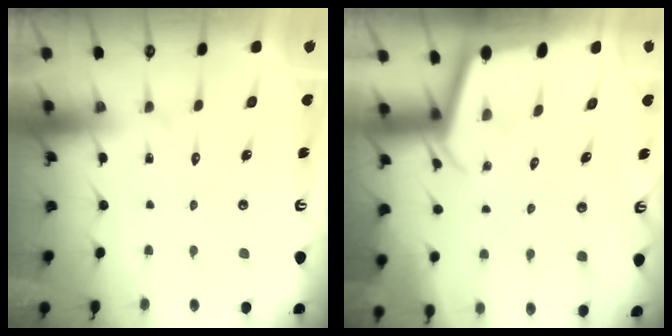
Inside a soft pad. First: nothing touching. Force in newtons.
{"total": 2.2, "press": 2.2, "slide": 0.1}